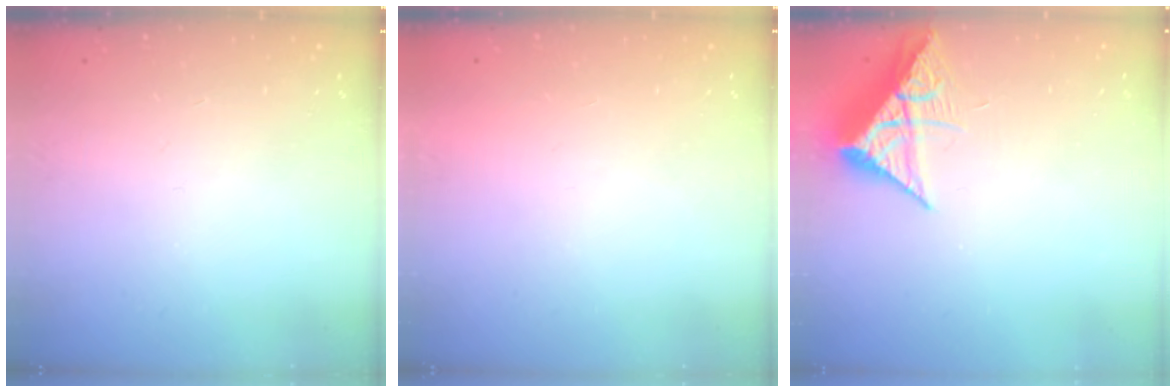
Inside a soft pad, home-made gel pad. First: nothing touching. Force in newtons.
{"total": 1.5, "press": 1.5, "slide": 0.1}
{"total": 8.1, "press": 8.1, "slide": 0.3}